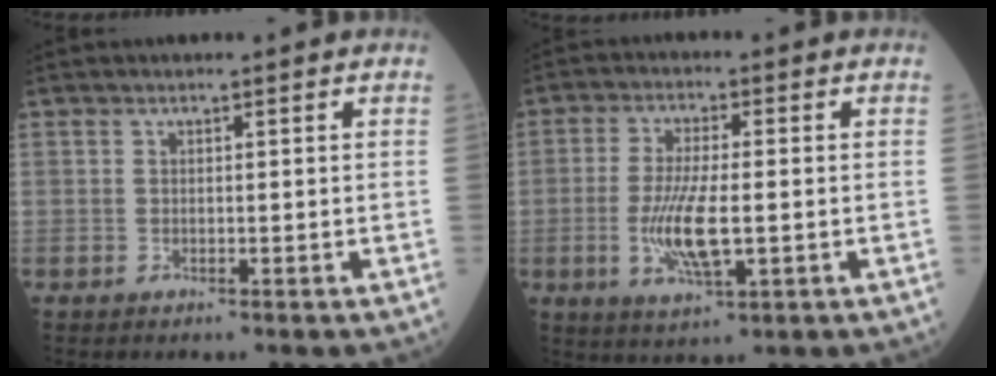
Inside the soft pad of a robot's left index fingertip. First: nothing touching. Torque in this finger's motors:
{"motor_torque": [1.28, 0.29, 0.67, 0.21]}